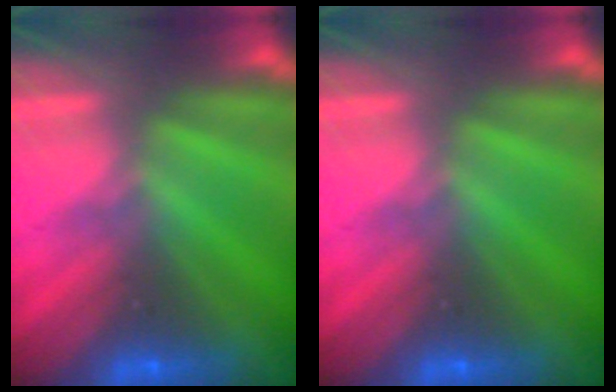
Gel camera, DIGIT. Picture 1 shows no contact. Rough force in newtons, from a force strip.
{"total": 0.0}